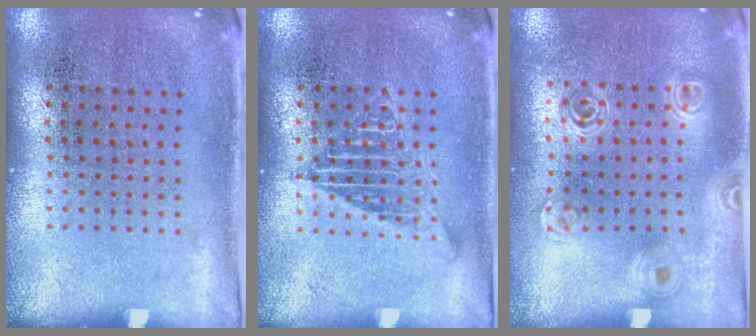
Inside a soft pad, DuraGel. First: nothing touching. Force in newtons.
{"total": 1.9, "press": 1.9, "slide": 0.2}
{"total": 1.4, "press": 1.3, "slide": 0.5}